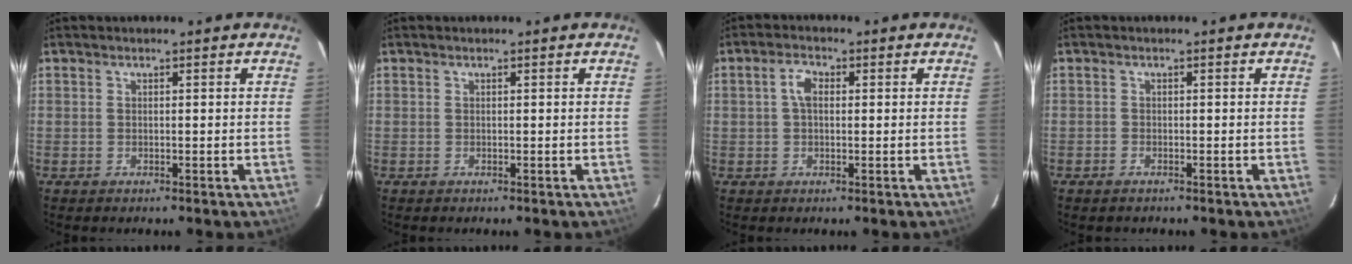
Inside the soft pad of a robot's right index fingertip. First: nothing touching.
{"total": 0.0}
{"total": 3.1, "force": [0.4, 1.9, 2.4], "torque": [-0.048, 0.010, 0.009]}
{"total": 1.0, "force": [-0.8, 0.6, 0.1], "torque": [-0.005, 0.001, -0.015]}